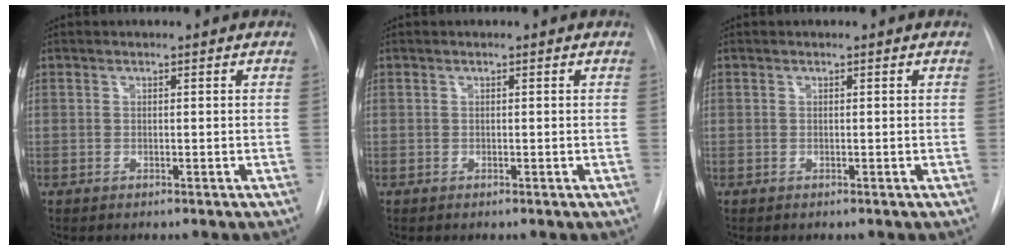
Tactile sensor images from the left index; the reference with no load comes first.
{"total": 0.0}
{"total": 0.0}